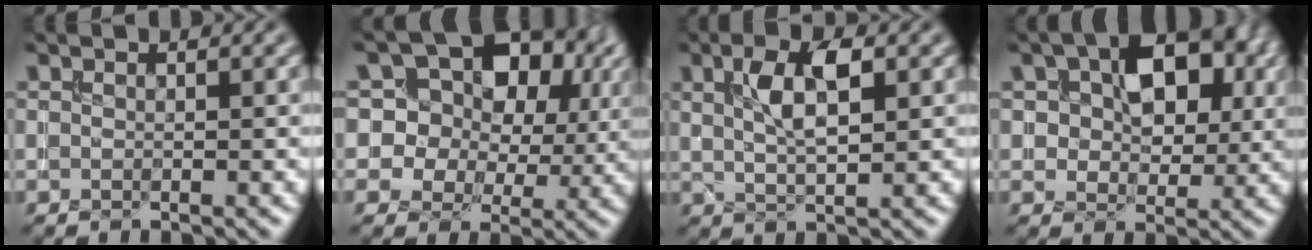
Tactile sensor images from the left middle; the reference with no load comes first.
{"total": 13.3, "force": [4.9, 10.5, 6.5], "torque": [-0.120, 0.049, 0.077]}
{"total": 4.5, "force": [1.3, 1.5, 4.0], "torque": [-0.075, 0.005, 0.026]}
{"total": 7.7, "force": [2.2, 5.0, 5.5], "torque": [-0.084, 0.004, 0.025]}